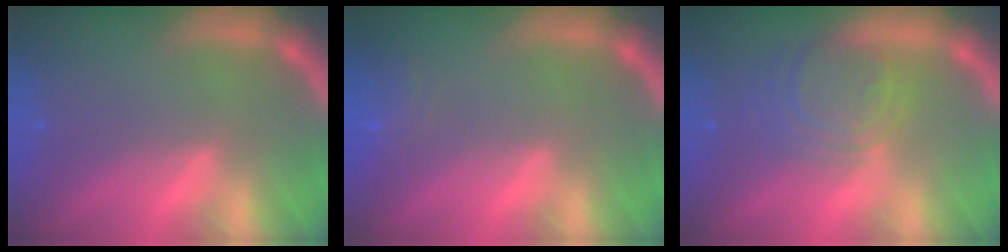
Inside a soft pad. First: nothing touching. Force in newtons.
{"total": 2.5}
{"total": 6.0}